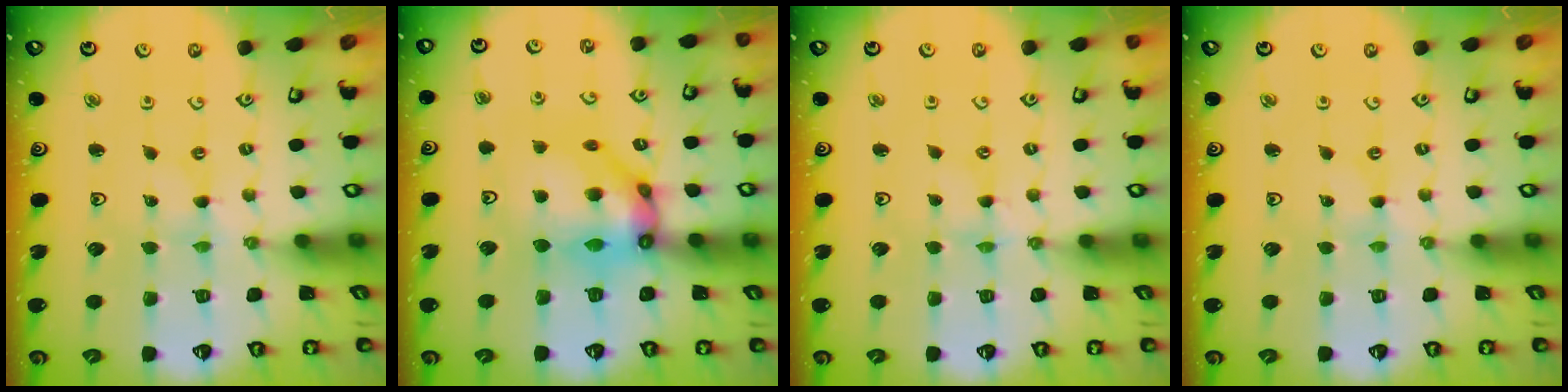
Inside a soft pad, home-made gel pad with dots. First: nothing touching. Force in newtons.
{"total": 13.9, "press": 13.8, "slide": 1.4}
{"total": 1.0, "press": 1.0, "slide": 0.2}
{"total": 0.0}